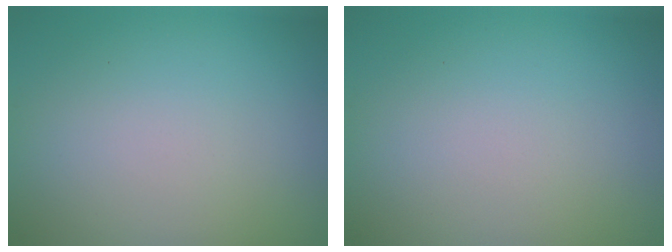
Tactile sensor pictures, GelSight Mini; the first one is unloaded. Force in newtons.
{"total": 0.0}